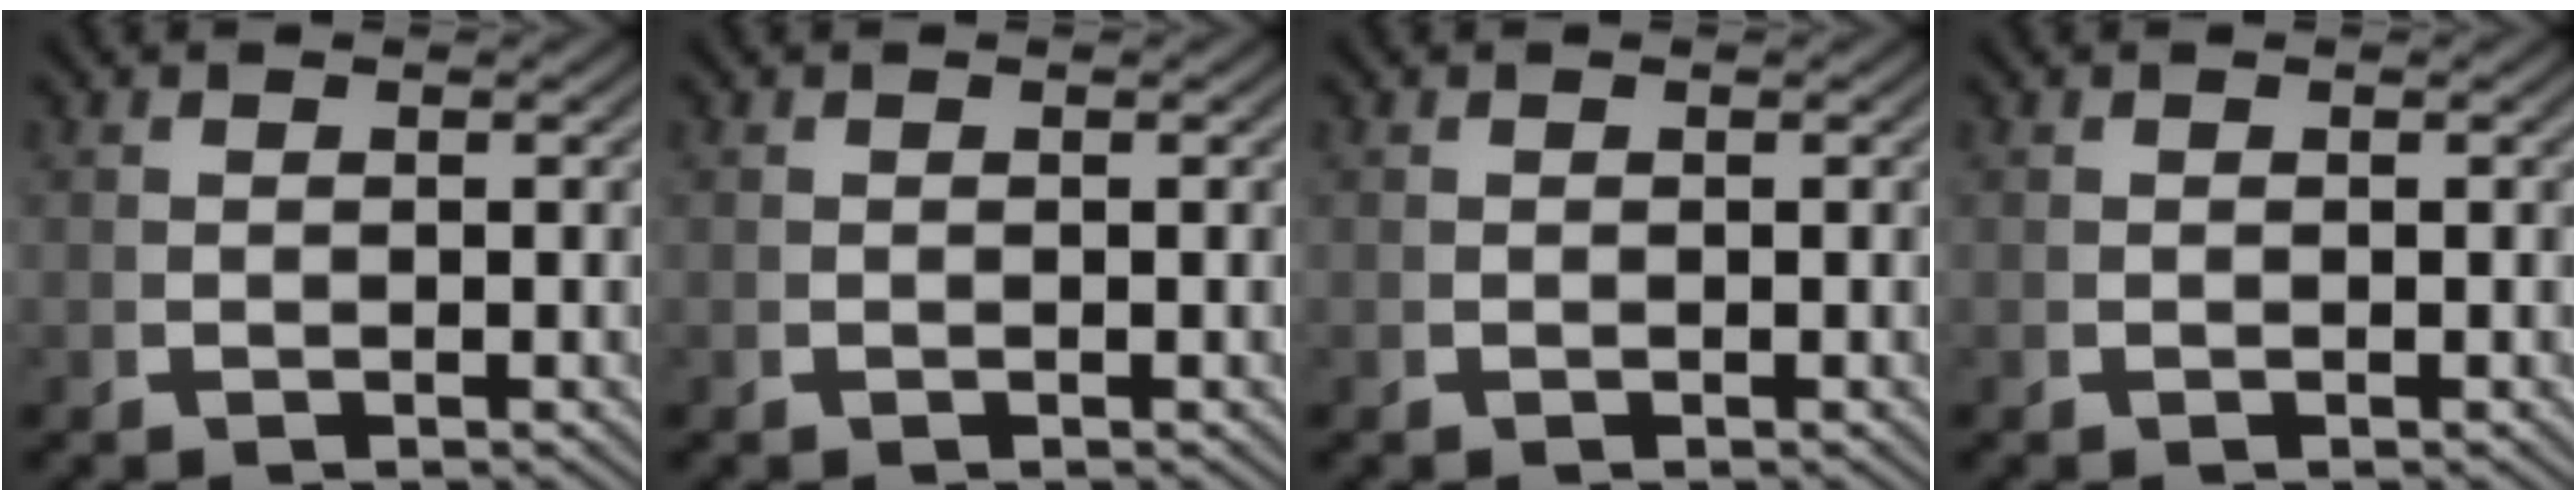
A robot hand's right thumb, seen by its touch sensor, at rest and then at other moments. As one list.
[{"total": 0.0}, {"total": 0.0}, {"total": 0.0}]